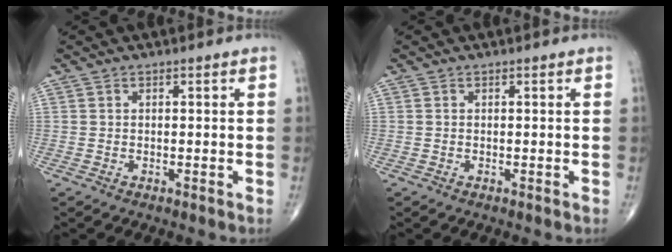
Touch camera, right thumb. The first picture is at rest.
{"total": 0.0}